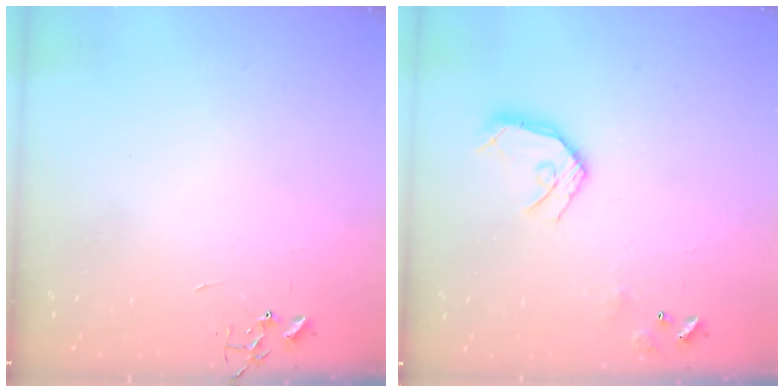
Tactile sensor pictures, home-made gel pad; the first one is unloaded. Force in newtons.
{"total": 11.7, "press": 11.6, "slide": 1.2}